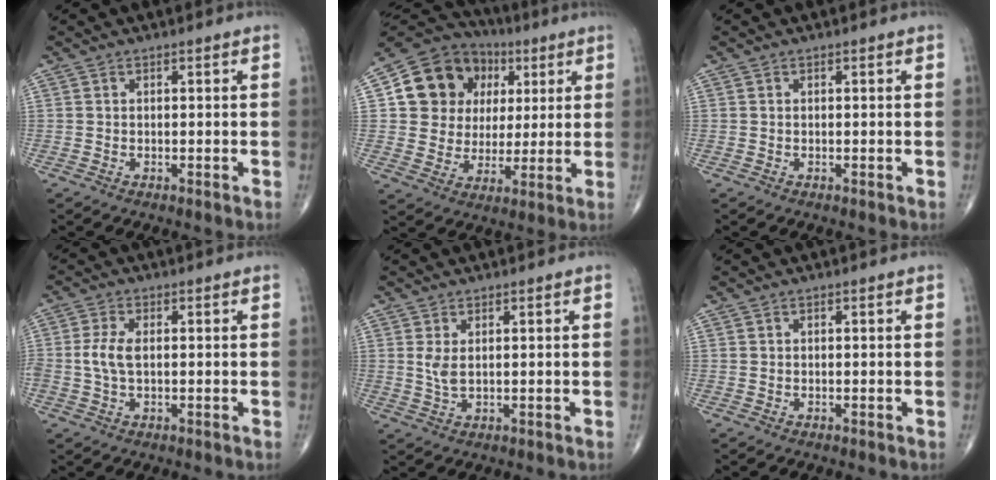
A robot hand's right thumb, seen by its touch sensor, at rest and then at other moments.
{"total": 16.5, "force": [4.5, 14.4, 6.8], "torque": [-0.082, 0.016, 0.082]}
{"total": 0.0}
{"total": 4.3, "force": [0.0, 2.2, 3.7], "torque": [-0.092, 0.005, -0.003]}
{"total": 2.5, "force": [0.7, 1.0, 2.2], "torque": [-0.050, -0.005, 0.020]}
{"total": 0.0}